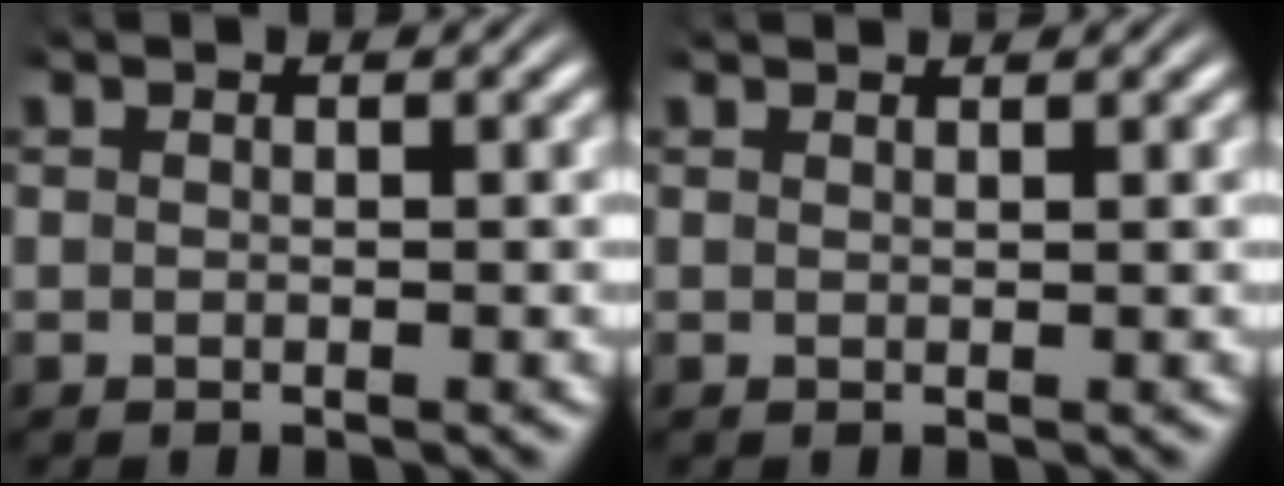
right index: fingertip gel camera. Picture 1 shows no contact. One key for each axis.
{"total": 1.1, "fx": 0.9, "fy": -0.7, "fz": -0.1, "tx": 0.013, "ty": -0.003, "tz": 0.017}